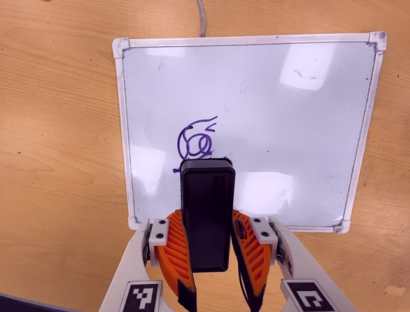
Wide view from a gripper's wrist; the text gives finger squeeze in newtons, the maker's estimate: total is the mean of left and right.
{"total": 8.1, "left": 6.7, "right": 9.6}